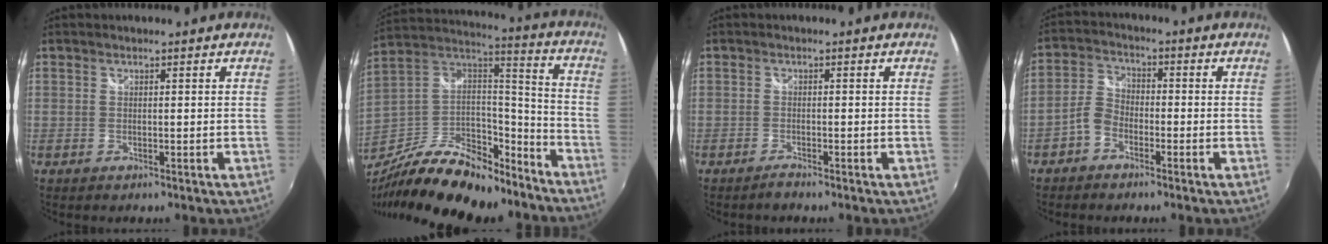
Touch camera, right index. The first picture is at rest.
{"total": 27.7, "force": [-19.7, 12.1, 15.2], "torque": [-0.296, 0.010, -0.308]}
{"total": 1.3, "force": [-1.2, 0.0, 0.4], "torque": [-0.012, -0.004, -0.025]}
{"total": 4.6, "force": [-2.8, 3.0, 2.0], "torque": [-0.044, 0.015, -0.059]}